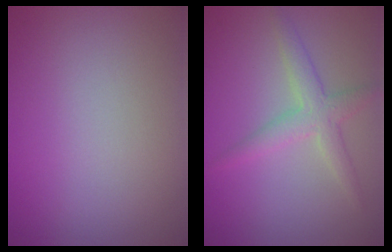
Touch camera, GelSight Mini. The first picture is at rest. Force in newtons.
{"total": 2.8, "press": 2.8, "slide": 0.1}